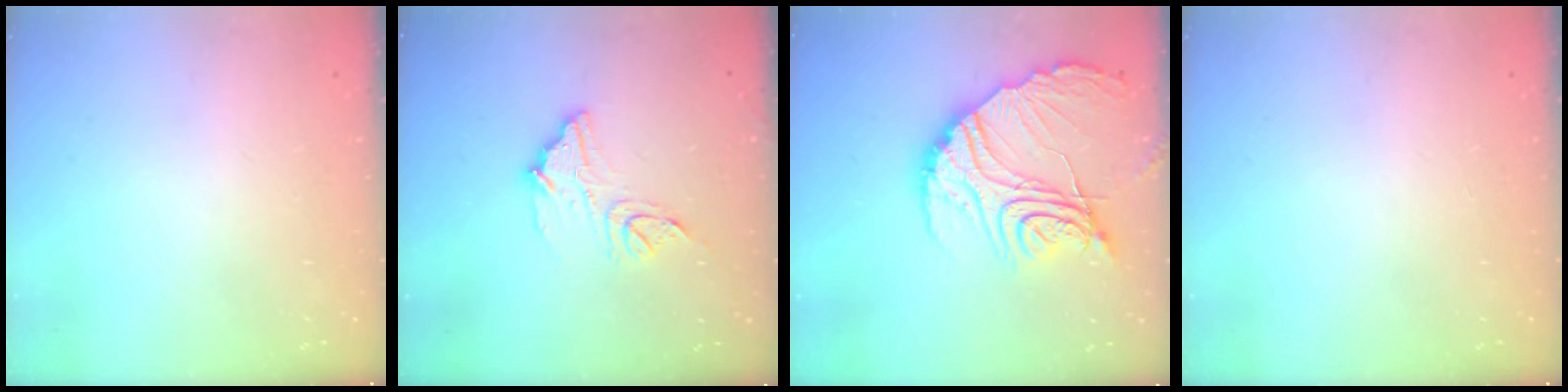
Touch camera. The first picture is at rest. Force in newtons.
{"total": 12.9, "press": 12.8, "slide": 1.2}
{"total": 22.7, "press": 22.6, "slide": 2.3}
{"total": 0.0}